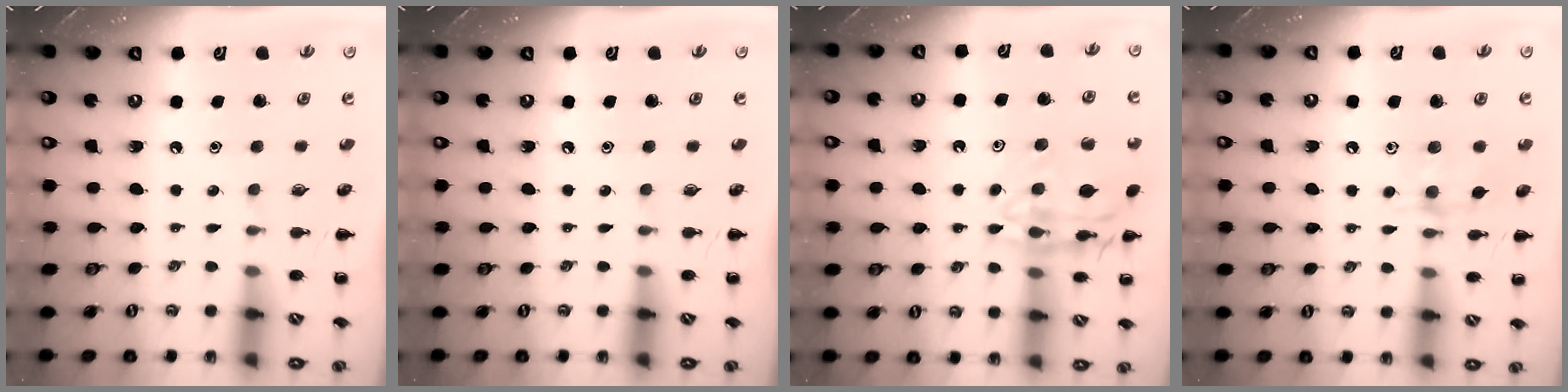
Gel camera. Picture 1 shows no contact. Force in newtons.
{"total": 0.0}
{"total": 16.1, "press": 16.1, "slide": 0.8}
{"total": 9.0, "press": 9.0, "slide": 0.6}